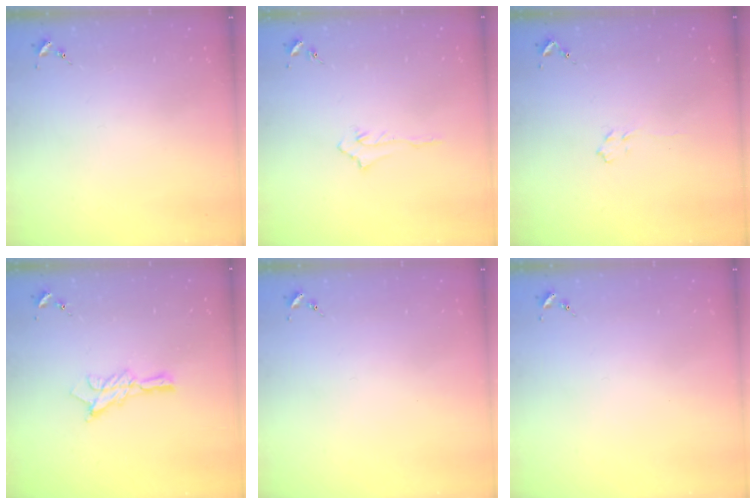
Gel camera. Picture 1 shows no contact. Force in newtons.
{"total": 3.4, "press": 3.4, "slide": 0.4}
{"total": 3.9, "press": 3.9, "slide": 0.6}
{"total": 9.5, "press": 9.5, "slide": 0.4}
{"total": 0.0}
{"total": 0.0}